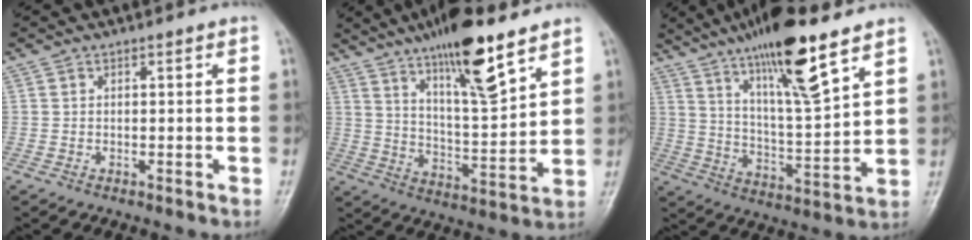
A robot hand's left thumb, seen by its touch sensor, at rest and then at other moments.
{"total": 15.8, "force": [10.4, 3.3, 11.4], "torque": [-0.181, -0.058, 0.184]}
{"total": 17.1, "force": [11.1, 2.8, 12.7], "torque": [-0.209, -0.057, 0.198]}